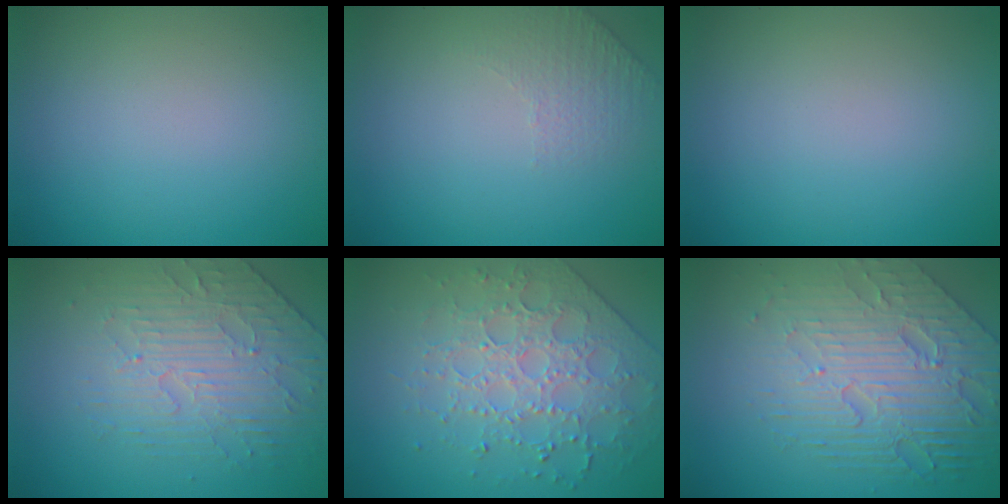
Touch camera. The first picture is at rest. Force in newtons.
{"total": 1.3, "press": 0.8, "slide": 1.1}
{"total": 0.0}
{"total": 4.1, "press": 3.5, "slide": 2.1}
{"total": 4.0, "press": 4.0, "slide": 0.1}
{"total": 8.1, "press": 5.6, "slide": 5.9}